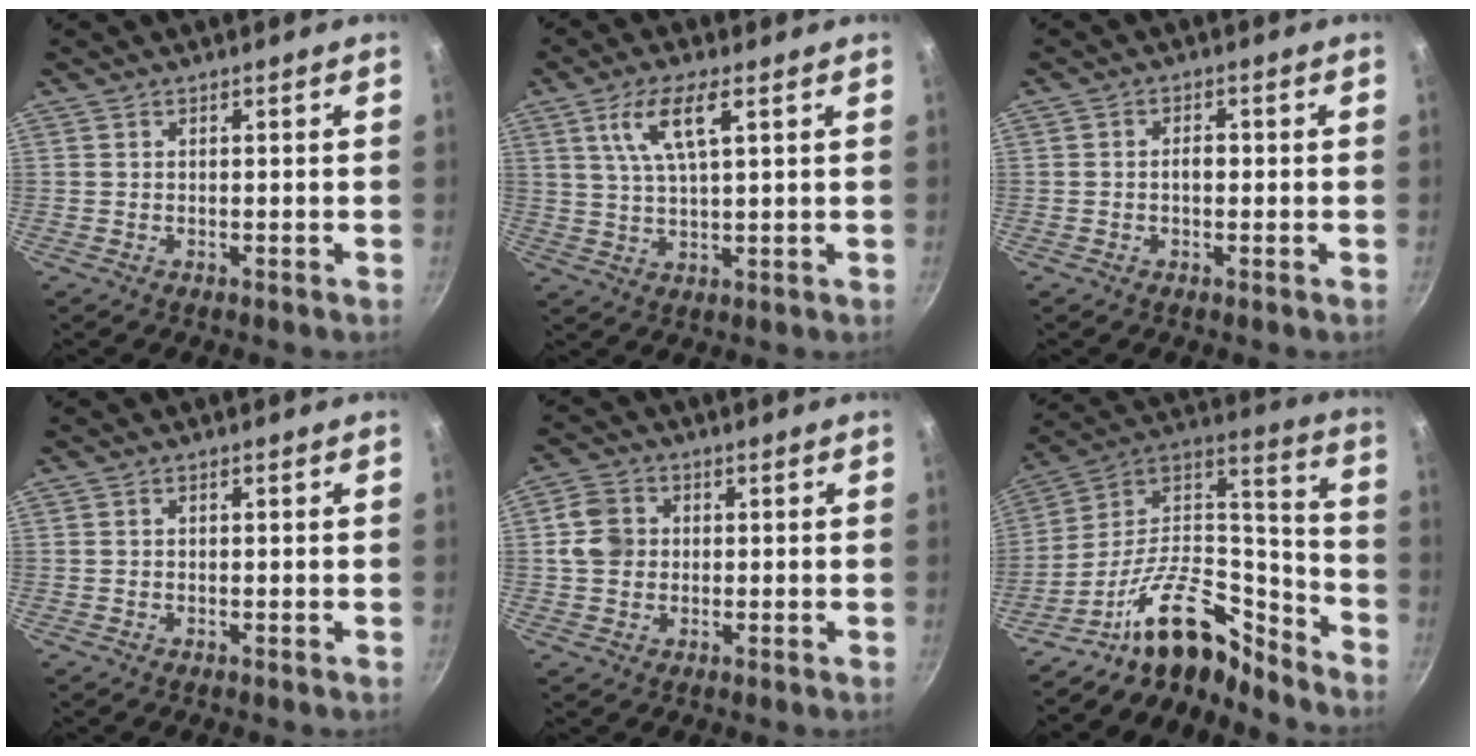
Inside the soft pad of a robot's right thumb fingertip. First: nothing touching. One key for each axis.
{"total": 8.7, "fx": 3.5, "fy": 2.5, "fz": 7.6, "tx": -0.145, "ty": -0.001, "tz": 0.070}
{"total": 2.3, "fx": -0.2, "fy": 1.5, "fz": 1.7, "tx": -0.017, "ty": 0.009, "tz": -0.005}
{"total": 0.6, "fx": 0.1, "fy": 0.4, "fz": 0.4, "tx": -0.007, "ty": 0.005, "tz": 0.002}
{"total": 6.4, "fx": 0.5, "fy": 5.6, "fz": 3.1, "tx": -0.038, "ty": 0.005, "tz": -0.002}
{"total": 19.3, "fx": -14.2, "fy": 8.2, "fz": 10.2, "tx": -0.120, "ty": 0.124, "tz": -0.259}